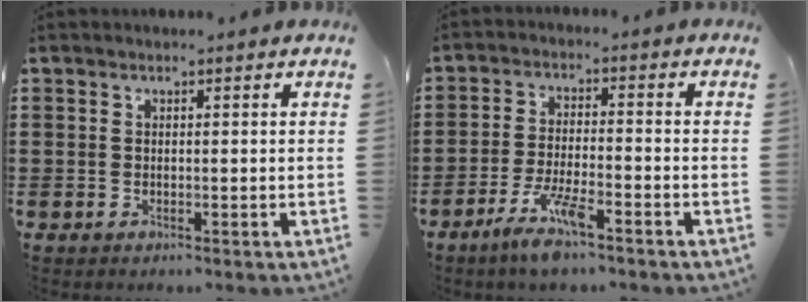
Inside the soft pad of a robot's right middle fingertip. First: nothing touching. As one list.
[{"total": 6.8, "force": [-4.4, 0.9, 5.1], "torque": [-0.107, -0.012, -0.081]}]